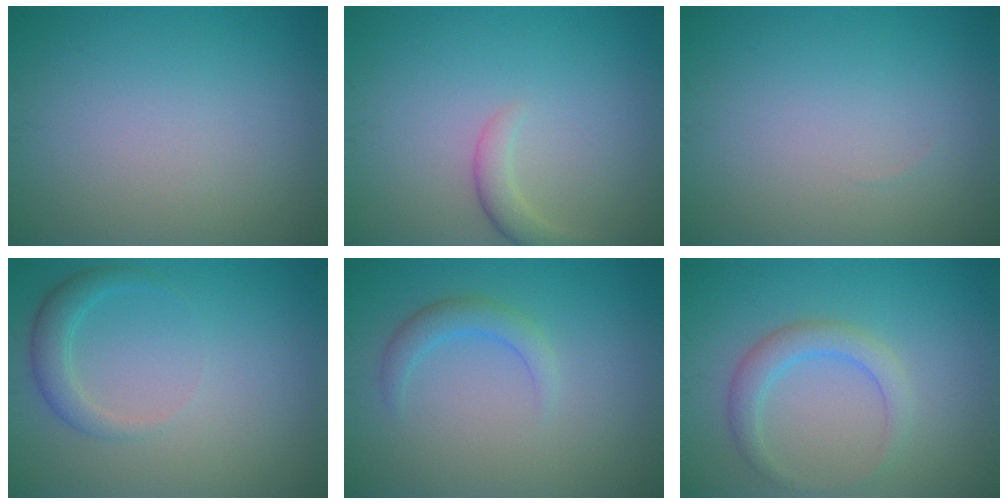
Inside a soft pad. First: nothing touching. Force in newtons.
{"total": 2.0, "press": 2.0, "slide": 0.2}
{"total": 0.0}
{"total": 2.2, "press": 2.2, "slide": 0.2}
{"total": 2.0, "press": 2.0, "slide": 0.1}
{"total": 2.8, "press": 2.8, "slide": 0.0}